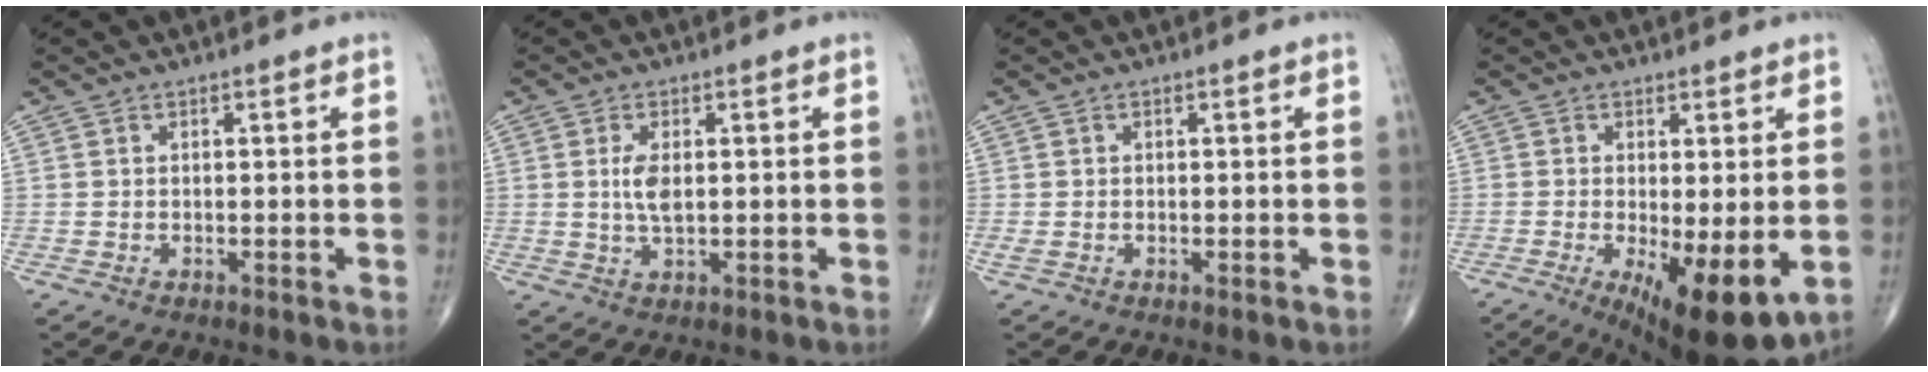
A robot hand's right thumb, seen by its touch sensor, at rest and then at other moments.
{"total": 4.1, "force": [0.6, 1.7, 3.6], "torque": [-0.075, -0.007, 0.013]}
{"total": 1.0, "force": [-0.2, 0.4, 0.9], "torque": [-0.024, -0.004, -0.005]}
{"total": 12.4, "force": [-3.2, 3.7, 11.3], "torque": [-0.169, -0.026, -0.037]}